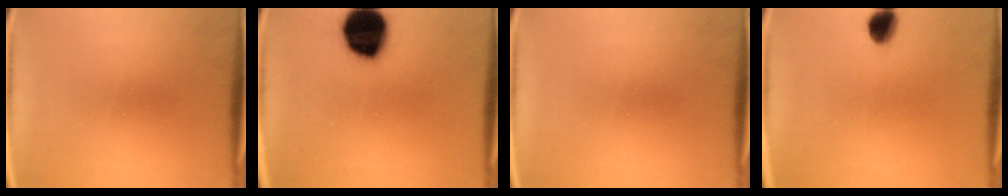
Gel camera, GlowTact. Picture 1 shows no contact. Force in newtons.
{"total": 17.6}
{"total": 0.0}
{"total": 4.7}